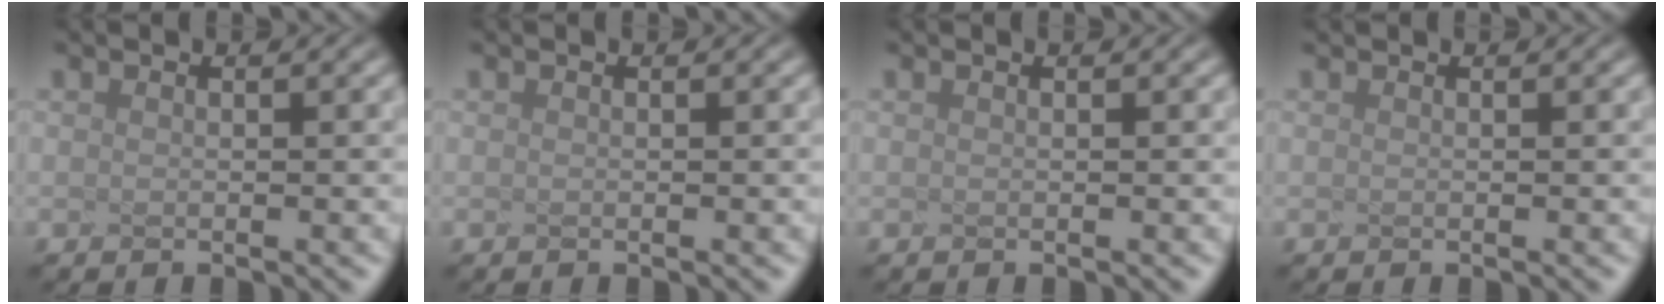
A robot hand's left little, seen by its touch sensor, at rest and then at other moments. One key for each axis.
{"total": 0.0}
{"total": 0.0}
{"total": 0.0}